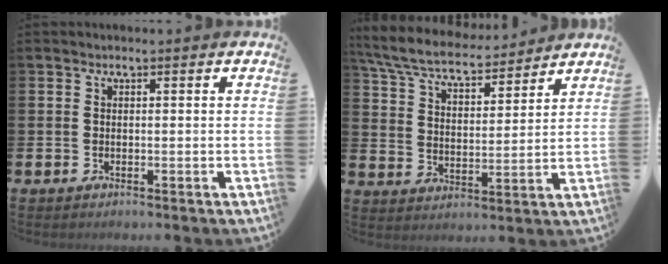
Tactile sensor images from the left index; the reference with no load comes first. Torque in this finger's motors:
{"motor_torque": [1.06, -1.08, 0.57, 0.21]}